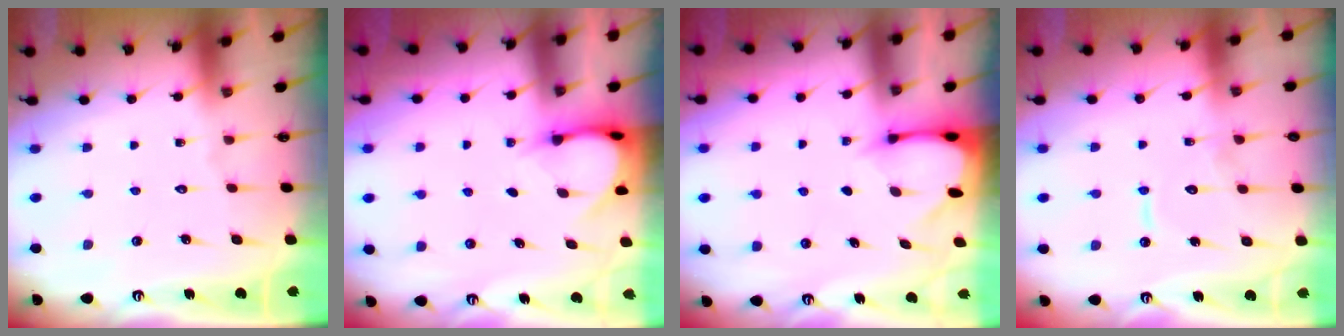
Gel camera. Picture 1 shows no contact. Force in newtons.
{"total": 3.9, "press": 3.9, "slide": 0.3}
{"total": 2.4, "press": 2.4, "slide": 0.3}
{"total": 7.6, "press": 7.6, "slide": 0.7}